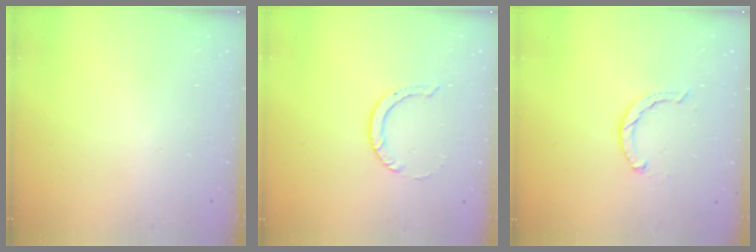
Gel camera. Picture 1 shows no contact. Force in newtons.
{"total": 4.6, "press": 4.6, "slide": 0.3}
{"total": 2.5, "press": 2.5, "slide": 0.4}